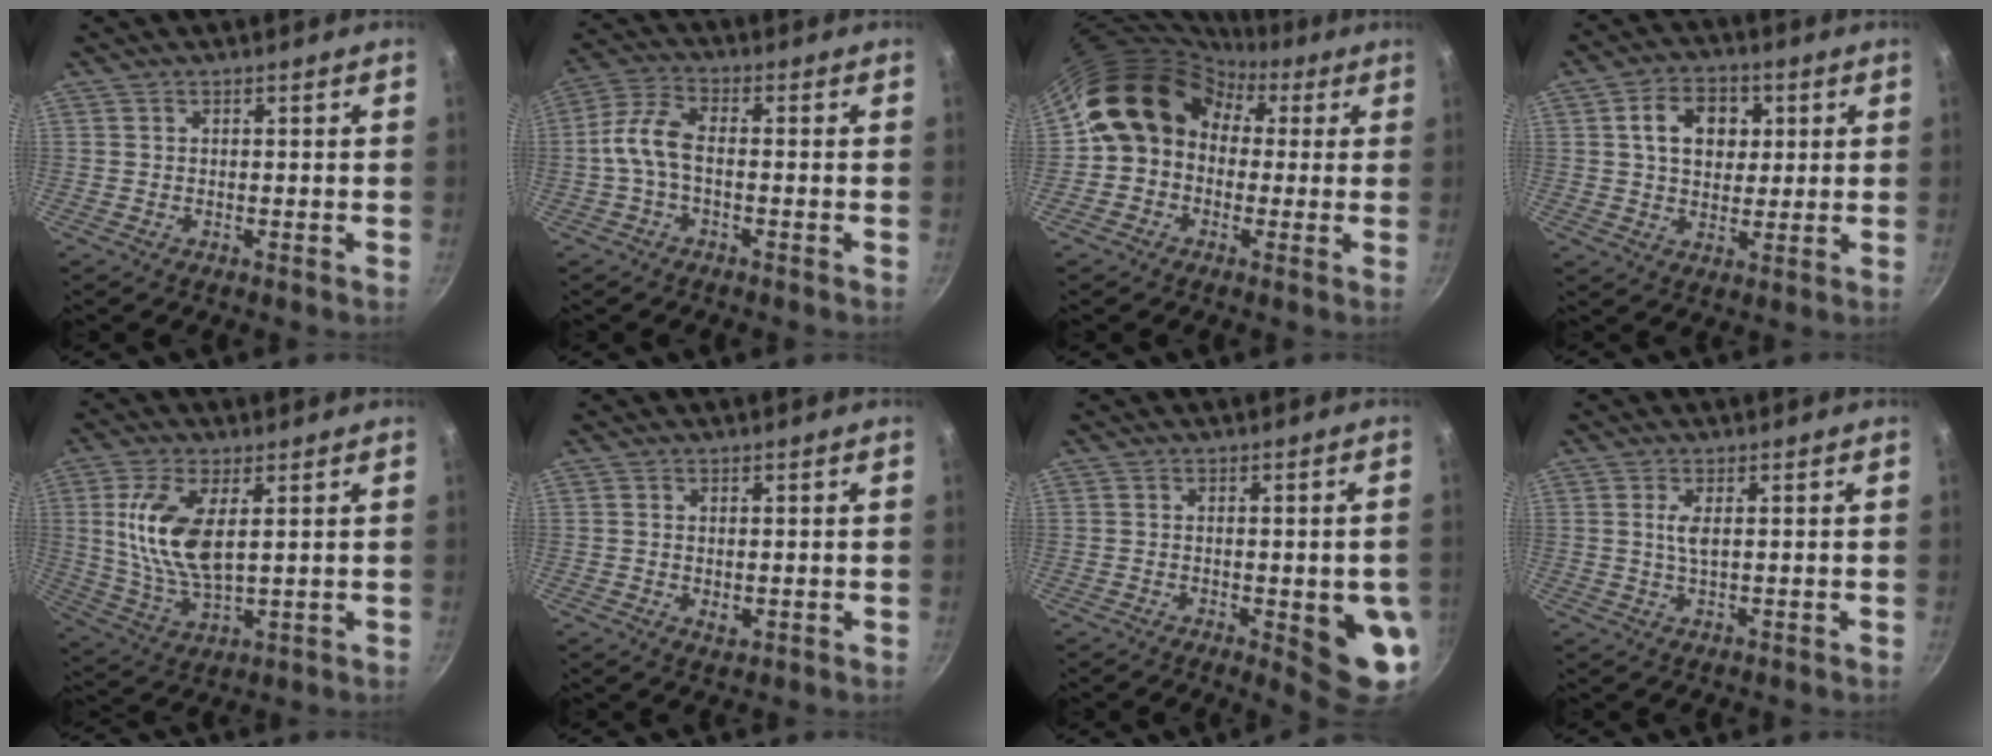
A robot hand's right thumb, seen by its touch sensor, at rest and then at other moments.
{"total": 6.8, "force": [-1.3, 3.3, 5.8], "torque": [-0.130, 0.028, -0.040]}
{"total": 14.2, "force": [1.9, 11.9, 7.6], "torque": [-0.094, 0.042, 0.011]}
{"total": 9.8, "force": [2.5, 7.3, 6.1], "torque": [-0.074, 0.004, 0.034]}
{"total": 12.9, "force": [2.8, 6.0, 11.0], "torque": [-0.218, -0.013, 0.063]}
{"total": 2.3, "force": [0.0, 1.4, 1.9], "torque": [-0.030, -0.005, 0.002]}
{"total": 10.3, "force": [-2.0, 3.1, 9.6], "torque": [-0.094, -0.002, -0.019]}
{"total": 2.6, "force": [0.6, 0.9, 2.4], "torque": [-0.052, -0.001, 0.013]}